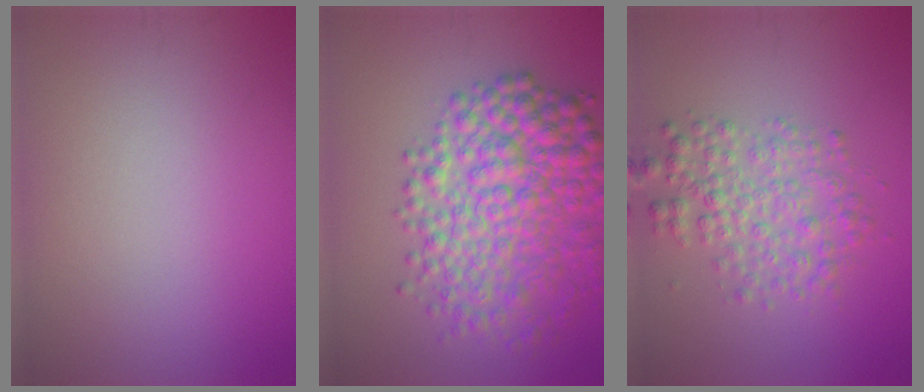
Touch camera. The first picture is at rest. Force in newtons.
{"total": 7.9, "press": 7.9, "slide": 0.1}
{"total": 3.9, "press": 3.9, "slide": 0.0}